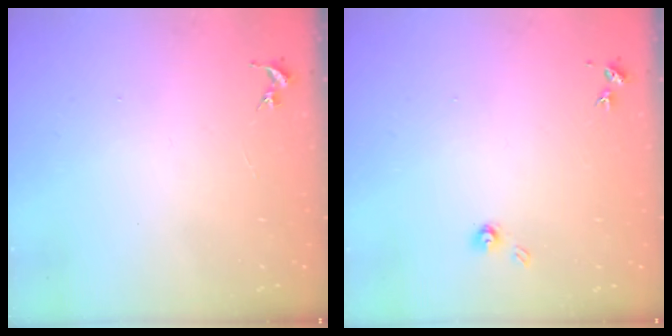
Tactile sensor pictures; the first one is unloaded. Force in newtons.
{"total": 3.9, "press": 3.8, "slide": 0.4}